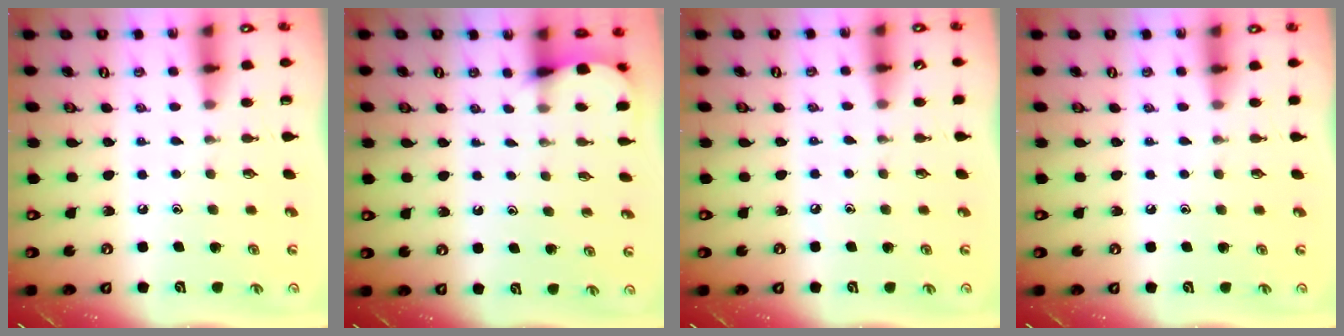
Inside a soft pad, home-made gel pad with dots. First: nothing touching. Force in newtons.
{"total": 2.1, "press": 2.1, "slide": 0.1}
{"total": 2.3, "press": 2.3, "slide": 0.4}
{"total": 1.9, "press": 1.9, "slide": 0.1}